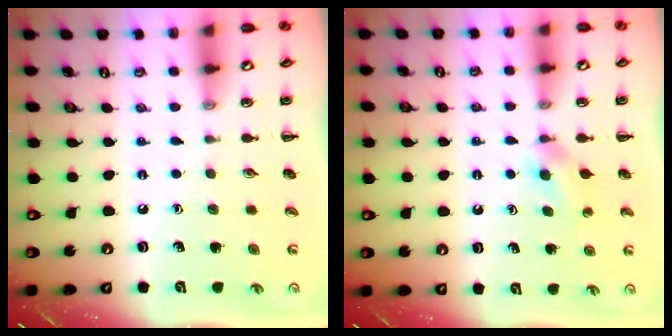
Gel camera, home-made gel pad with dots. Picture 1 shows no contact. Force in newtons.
{"total": 3.6, "press": 3.5, "slide": 0.9}